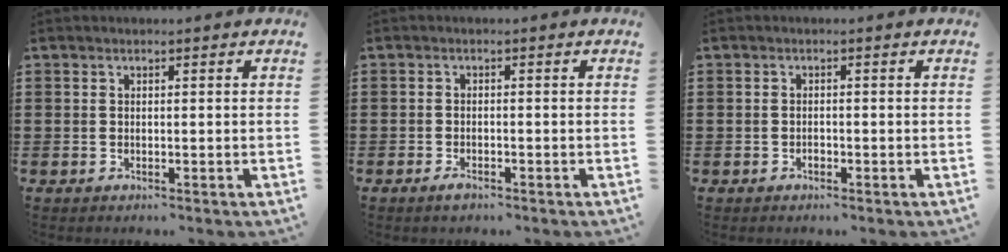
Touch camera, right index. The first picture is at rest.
{"total": 1.3, "force": [-0.9, 0.5, 0.8], "torque": [-0.015, -0.003, -0.016]}
{"total": 0.7, "force": [-0.5, 0.4, 0.4], "torque": [-0.009, -0.002, -0.009]}